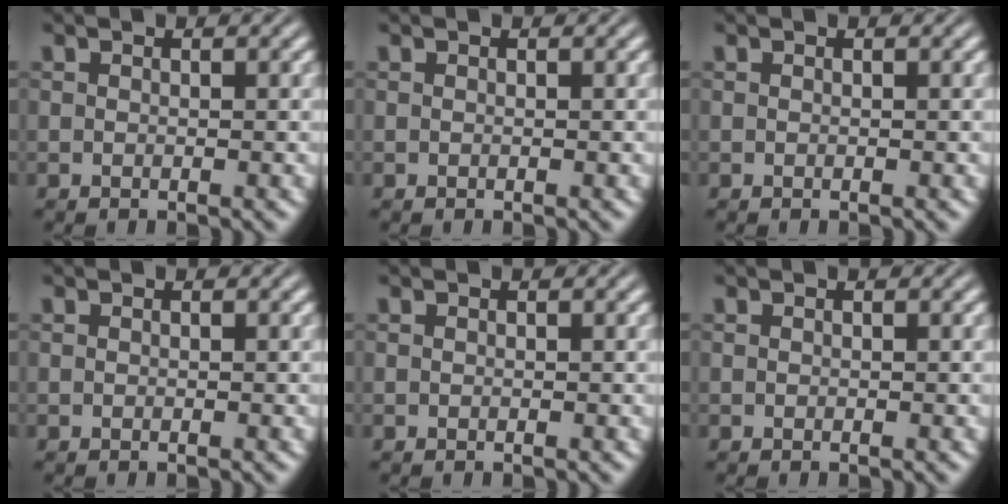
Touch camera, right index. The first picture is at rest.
{"total": 0.0}
{"total": 0.0}
{"total": 0.0}
{"total": 0.0}
{"total": 0.0}